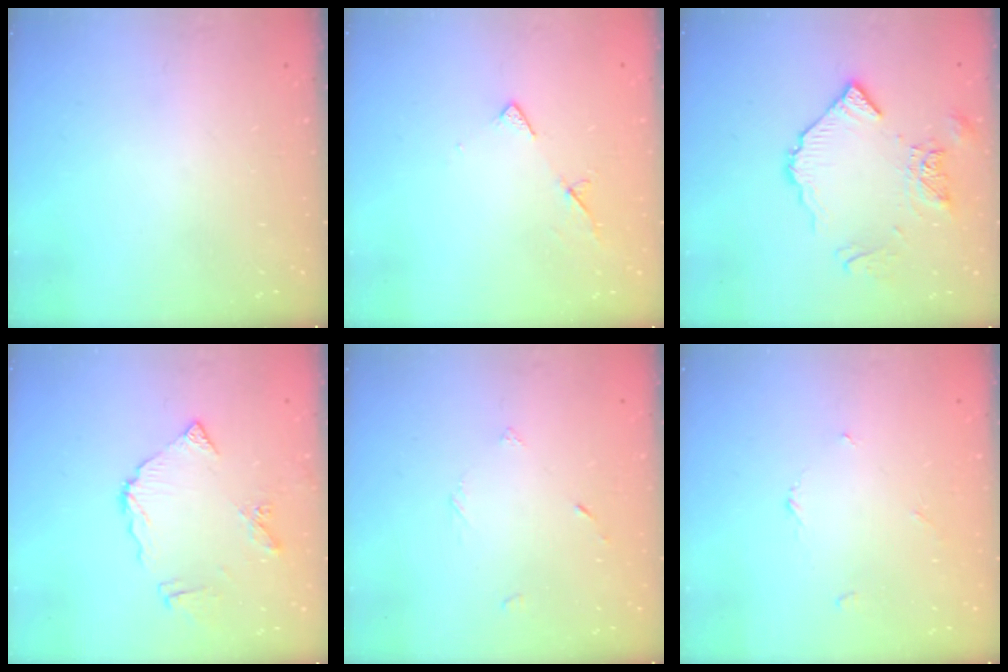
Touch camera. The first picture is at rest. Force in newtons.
{"total": 6.2, "press": 6.2, "slide": 0.7}
{"total": 11.1, "press": 11.0, "slide": 1.4}
{"total": 9.7, "press": 9.6, "slide": 1.2}
{"total": 2.0, "press": 2.0, "slide": 0.2}
{"total": 3.0, "press": 2.9, "slide": 0.4}